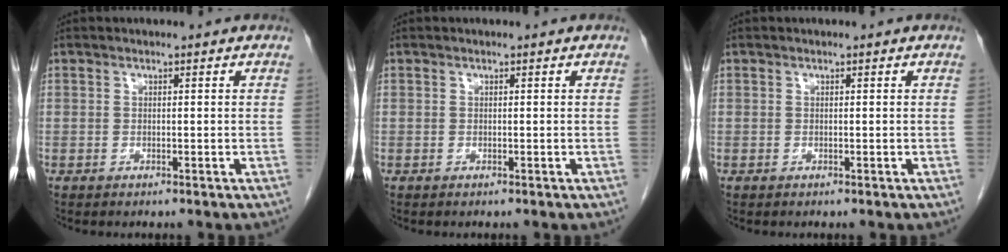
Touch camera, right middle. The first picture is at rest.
{"total": 0.0}
{"total": 0.0}